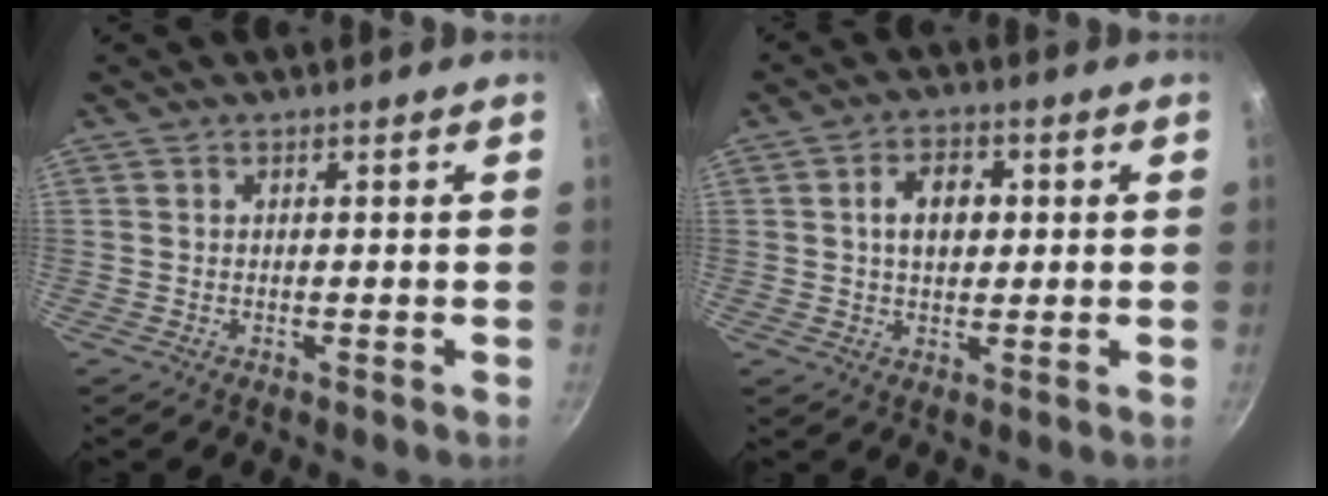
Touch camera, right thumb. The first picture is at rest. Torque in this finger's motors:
{"motor_torque": [-0.28, 1.47, 1.14, -0.10, 0.26]}